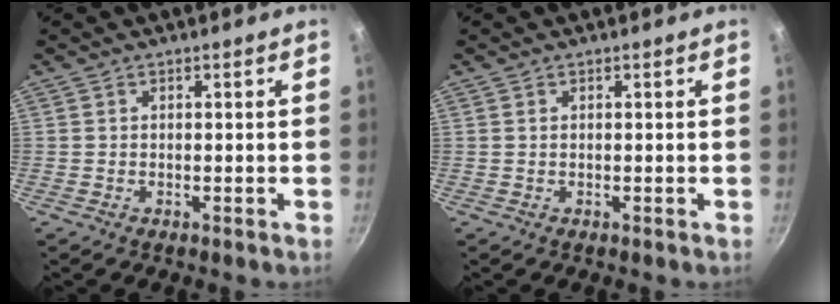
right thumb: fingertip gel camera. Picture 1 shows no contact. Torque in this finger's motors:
{"motor_torque": [-0.35, 0.06, -0.36, 0.21, 0.04]}